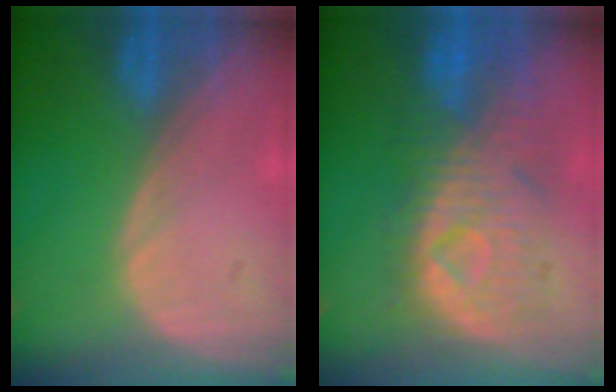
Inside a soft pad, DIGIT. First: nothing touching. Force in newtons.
{"total": 9.8, "press": 9.1, "slide": 3.6}